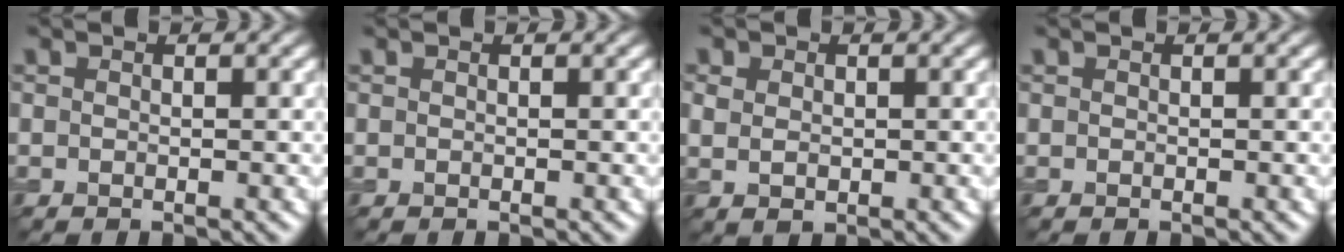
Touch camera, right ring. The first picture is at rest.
{"total": 0.0}
{"total": 2.1, "force": [0.6, 1.6, 1.3], "torque": [-0.024, 0.002, 0.014]}
{"total": 0.0}